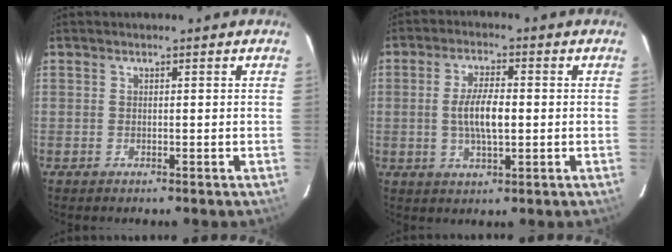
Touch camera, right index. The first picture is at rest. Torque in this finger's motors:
{"motor_torque": [1.29, -0.10, 0.71, 0.15]}